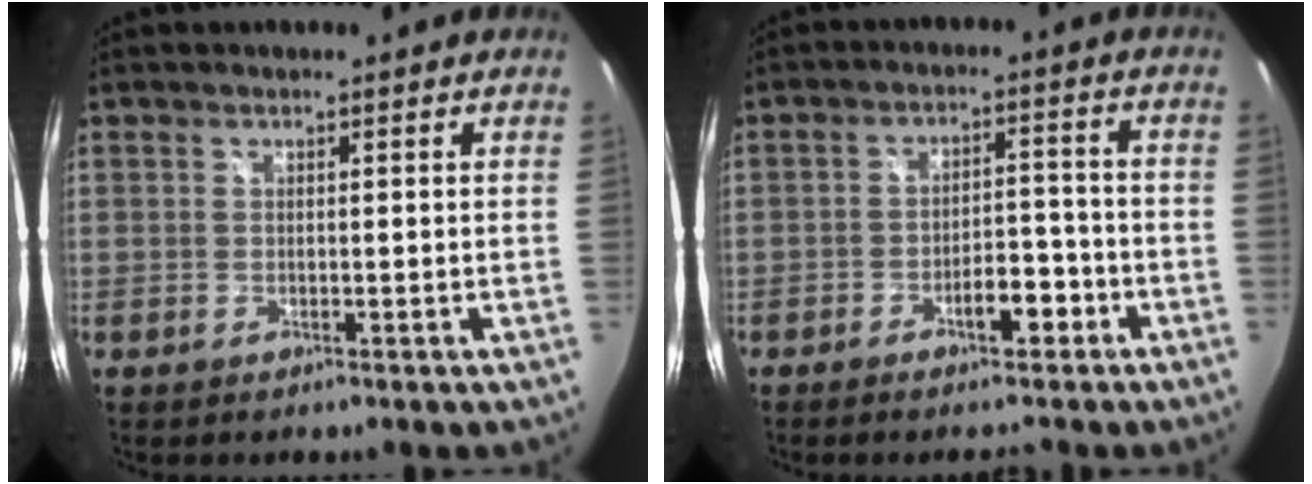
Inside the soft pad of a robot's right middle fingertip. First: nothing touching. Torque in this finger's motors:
{"motor_torque": [0.11, -0.10, 0.07, 0.04]}